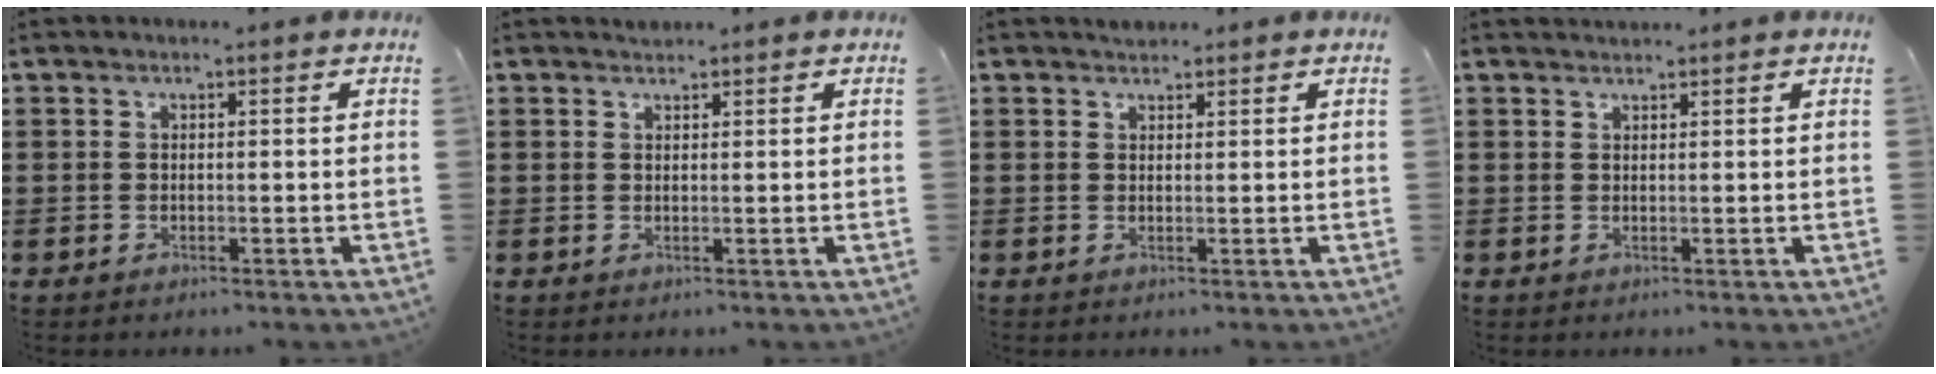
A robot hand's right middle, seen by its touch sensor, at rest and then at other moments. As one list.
[{"total": 0.8, "force": [0.7, 0.2, -0.3], "torque": [0.003, -0.001, 0.014]}, {"total": 1.2, "force": [1.1, 0.4, -0.2], "torque": [0.001, 0.001, 0.022]}, {"total": 1.1, "force": [1.1, 0.0, -0.1], "torque": [0.000, -0.002, 0.021]}]